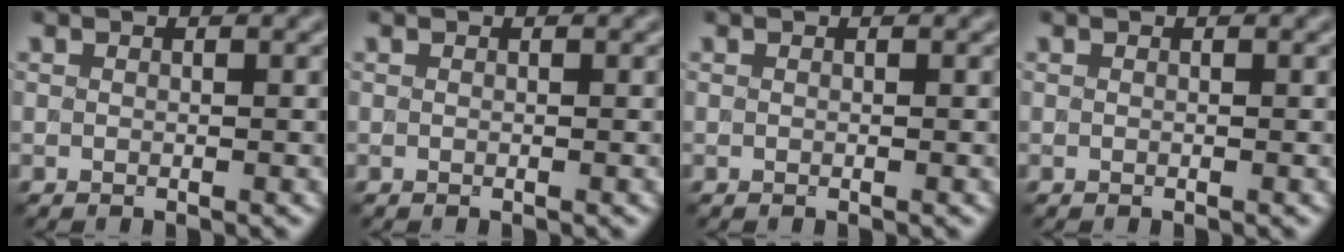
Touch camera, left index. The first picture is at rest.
{"total": 0.0}
{"total": 0.0}
{"total": 0.0}